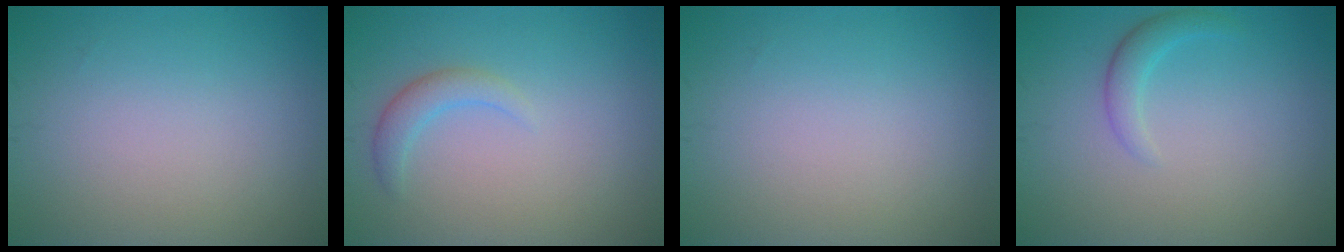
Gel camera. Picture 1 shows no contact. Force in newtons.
{"total": 1.9, "press": 1.9, "slide": 0.1}
{"total": 0.0}
{"total": 1.8, "press": 1.8, "slide": 0.1}